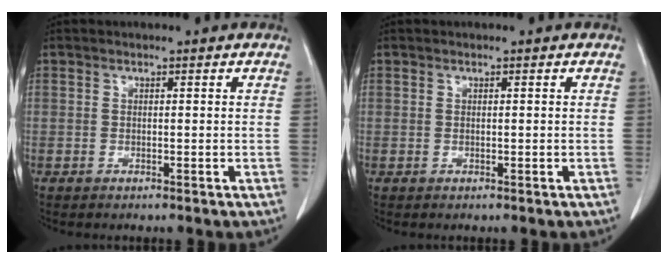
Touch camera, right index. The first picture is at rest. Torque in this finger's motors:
{"motor_torque": [0.00, 0.00, 0.00, -0.01]}